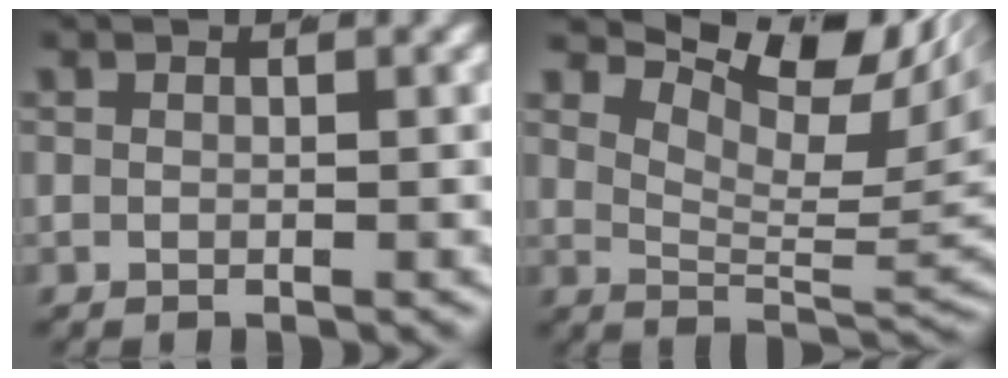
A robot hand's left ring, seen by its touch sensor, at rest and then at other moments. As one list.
[{"total": 9.3, "force": [4.9, 3.3, 7.2], "torque": [-0.084, 0.004, 0.080]}]